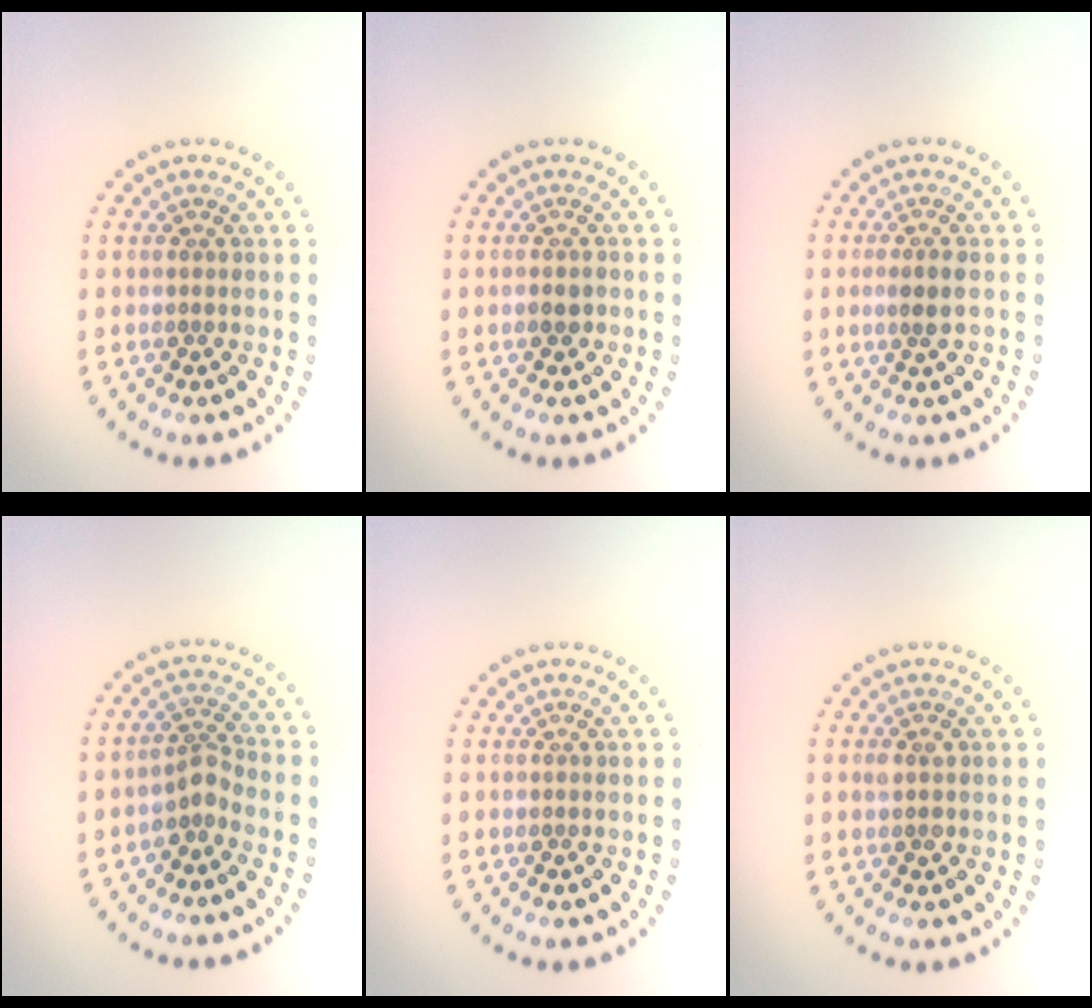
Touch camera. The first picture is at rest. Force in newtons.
{"total": 1.1, "press": 1.0, "slide": 0.3}
{"total": 1.6, "press": 1.4, "slide": 0.7}
{"total": 2.1, "press": 1.4, "slide": 1.5}
{"total": 0.0}
{"total": 1.1, "press": 1.1, "slide": 0.0}